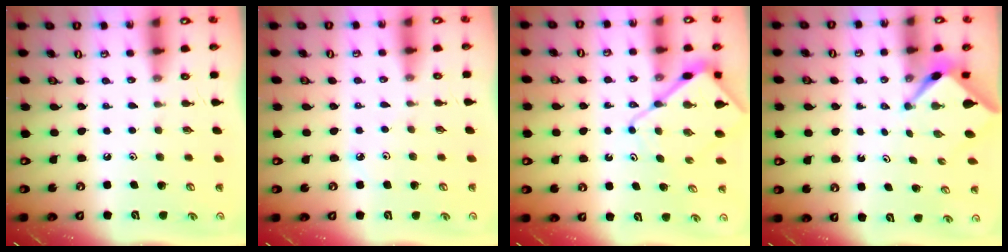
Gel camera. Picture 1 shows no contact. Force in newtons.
{"total": 2.6, "press": 2.6, "slide": 0.2}
{"total": 9.7, "press": 9.7, "slide": 1.0}
{"total": 2.8, "press": 2.7, "slide": 0.3}